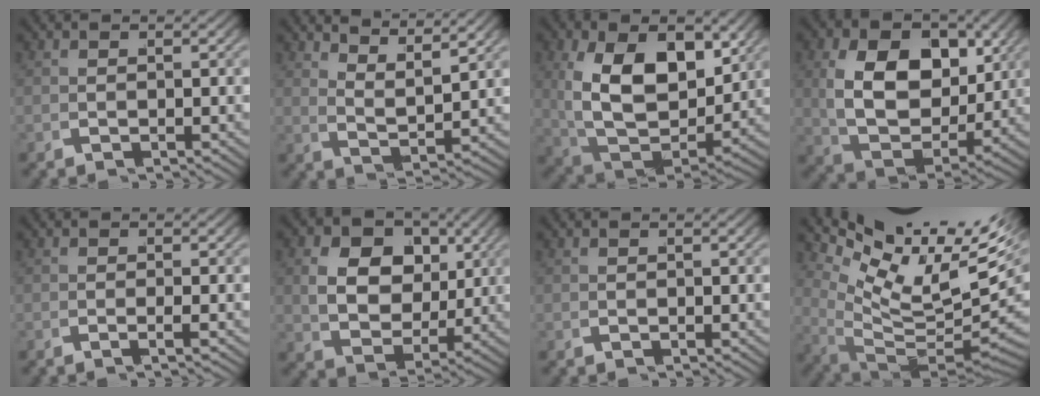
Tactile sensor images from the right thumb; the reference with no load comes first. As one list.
[{"total": 5.1, "force": [4.0, 1.1, 2.9], "torque": [-0.053, 0.001, 0.072]}, {"total": 11.2, "force": [0.1, 7.1, 8.6], "torque": [-0.211, -0.061, 0.032]}, {"total": 10.4, "force": [1.1, 6.9, 7.7], "torque": [-0.168, -0.032, 0.030]}, {"total": 0.9, "force": [-0.4, -0.2, 0.8], "torque": [-0.016, 0.007, -0.014]}, {"total": 8.5, "force": [1.5, 6.2, 5.6], "torque": [-0.110, -0.027, 0.032]}, {"total": 0.0}, {"total": 15.1, "force": [3.7, 8.5, 11.8], "torque": [-0.188, -0.028, 0.067]}]